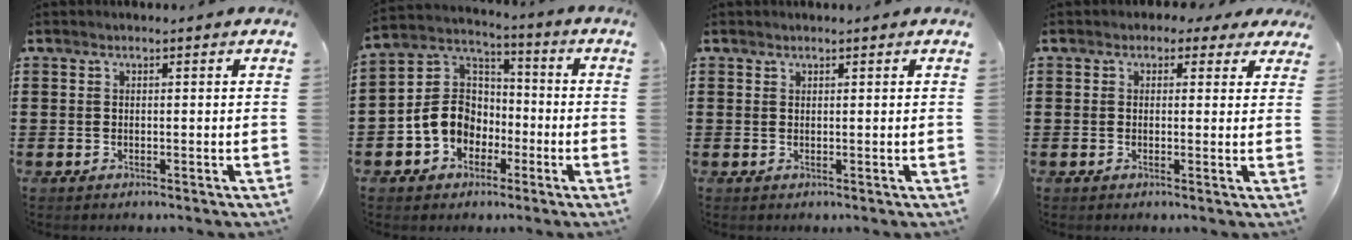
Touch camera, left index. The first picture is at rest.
{"total": 8.8, "force": [-2.7, 7.7, 3.3], "torque": [-0.109, 0.015, -0.056]}
{"total": 0.6, "force": [0.5, 0.2, 0.1], "torque": [-0.003, 0.001, 0.011]}
{"total": 1.8, "force": [0.8, 1.4, 0.7], "torque": [-0.013, 0.007, 0.011]}